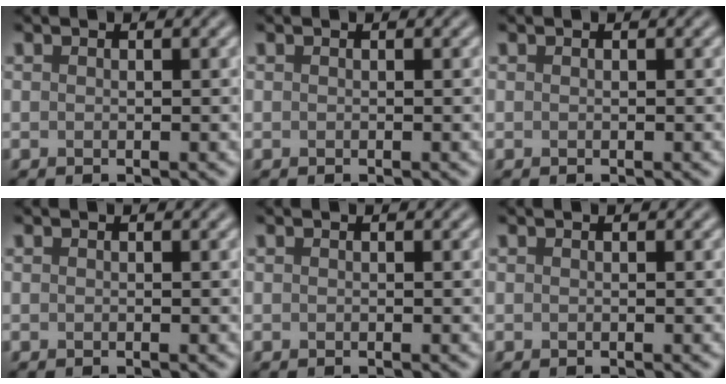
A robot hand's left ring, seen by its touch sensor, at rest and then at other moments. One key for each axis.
{"total": 0.0}
{"total": 0.0}
{"total": 0.0}
{"total": 0.0}
{"total": 0.0}